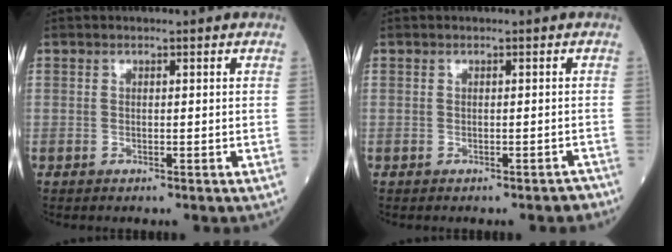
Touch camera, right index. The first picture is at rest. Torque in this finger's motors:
{"motor_torque": [0.00, 0.00, 0.00, 0.00]}